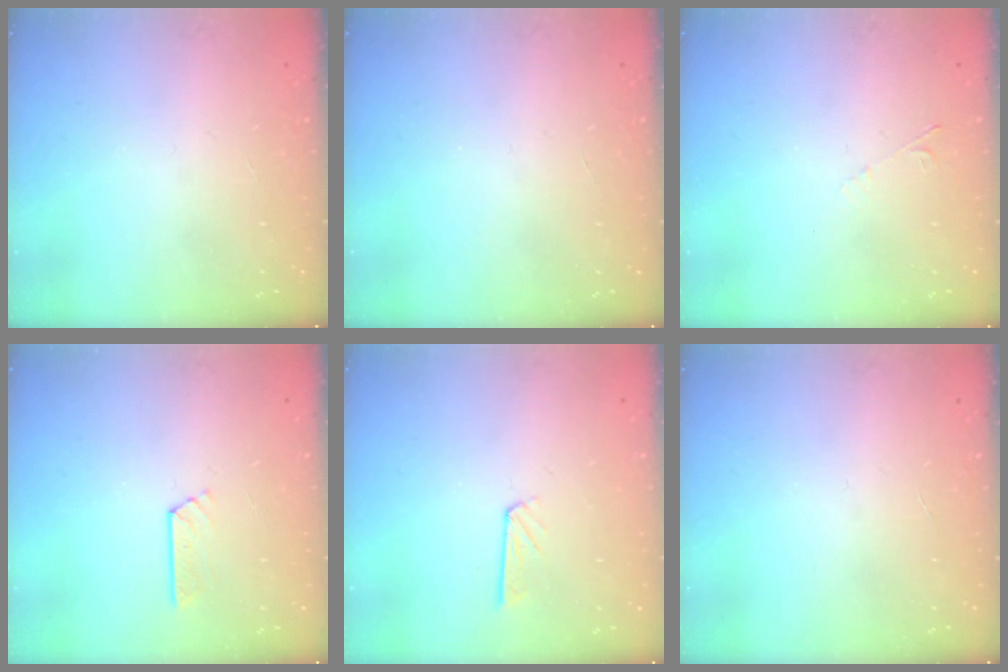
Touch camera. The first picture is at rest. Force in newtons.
{"total": 0.0}
{"total": 2.9, "press": 2.8, "slide": 0.4}
{"total": 3.5, "press": 3.5, "slide": 0.4}
{"total": 3.9, "press": 3.9, "slide": 0.3}
{"total": 0.0}